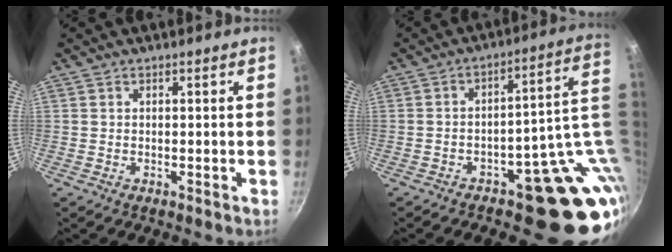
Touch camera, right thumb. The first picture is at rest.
{"total": 16.1, "force": [-1.9, 9.3, 13.0], "torque": [-0.069, 0.024, -0.013]}